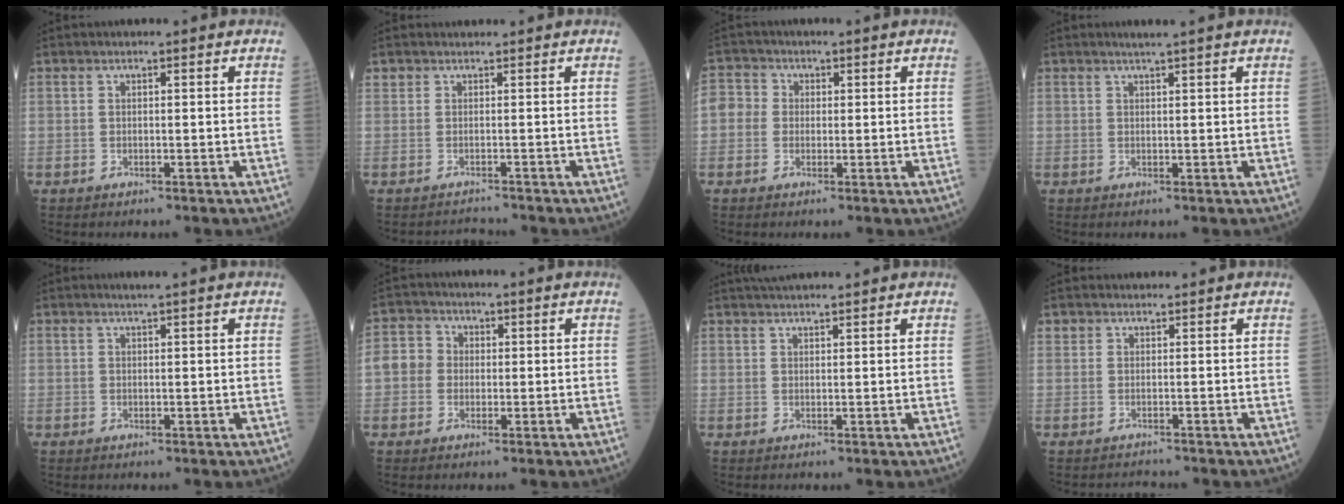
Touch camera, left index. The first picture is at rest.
{"total": 1.0, "force": [-0.5, 0.6, -0.6], "torque": [0.001, 0.001, -0.005]}
{"total": 4.8, "force": [0.1, 4.6, 1.5], "torque": [-0.034, 0.019, -0.003]}
{"total": 1.8, "force": [1.4, -0.5, 0.9], "torque": [-0.015, 0.001, 0.029]}
{"total": 1.1, "force": [0.9, -0.4, 0.5], "torque": [-0.015, -0.003, 0.021]}
{"total": 4.8, "force": [-0.1, 4.6, 1.4], "torque": [-0.033, 0.019, -0.005]}
{"total": 3.8, "force": [3.5, 0.3, 1.4], "torque": [-0.016, 0.036, 0.066]}
{"total": 0.9, "force": [0.0, 0.8, -0.2], "torque": [-0.006, 0.009, 0.001]}